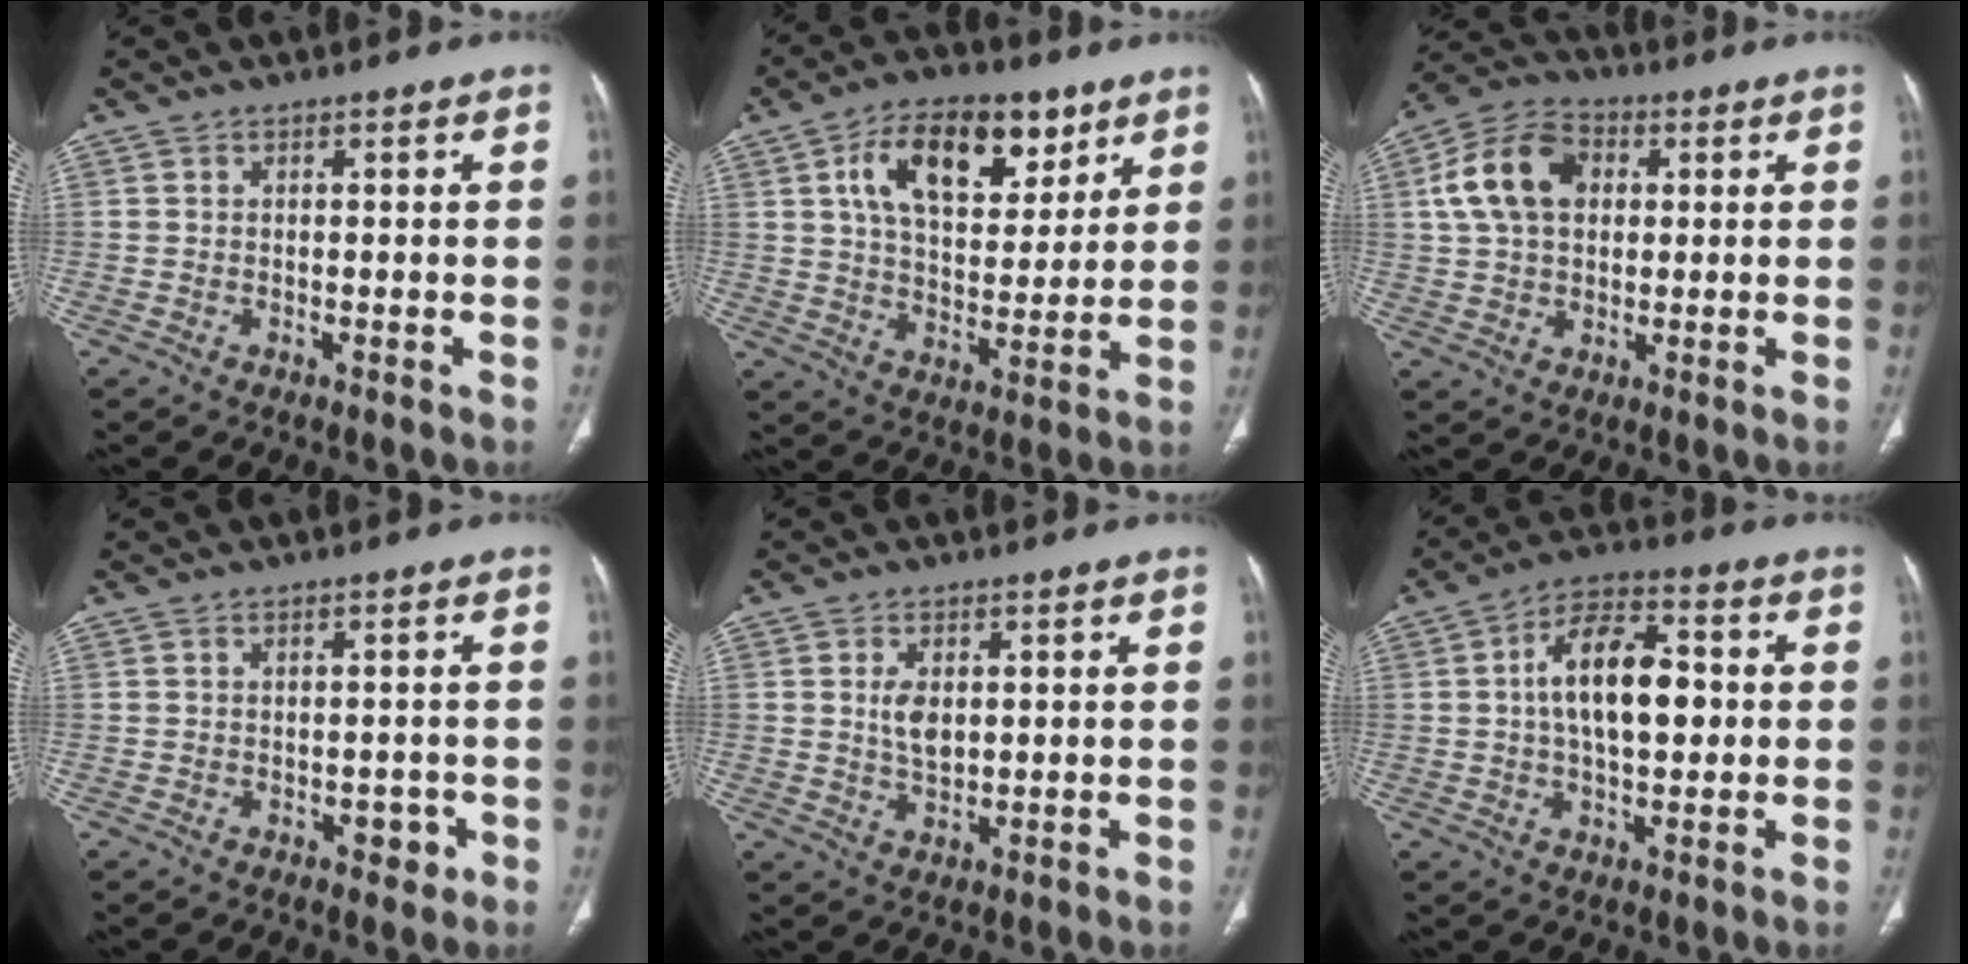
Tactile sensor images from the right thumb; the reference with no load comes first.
{"total": 17.1, "force": [8.0, 9.6, 11.8], "torque": [-0.150, -0.021, 0.136]}
{"total": 12.8, "force": [2.8, 8.9, 8.7], "torque": [-0.151, 0.018, 0.043]}
{"total": 2.4, "force": [-0.8, 1.6, 1.5], "torque": [-0.007, 0.004, -0.006]}
{"total": 4.4, "force": [0.8, 2.6, 3.4], "torque": [-0.057, -0.007, 0.021]}
{"total": 13.0, "force": [0.9, 6.9, 11.0], "torque": [-0.171, 0.019, 0.008]}